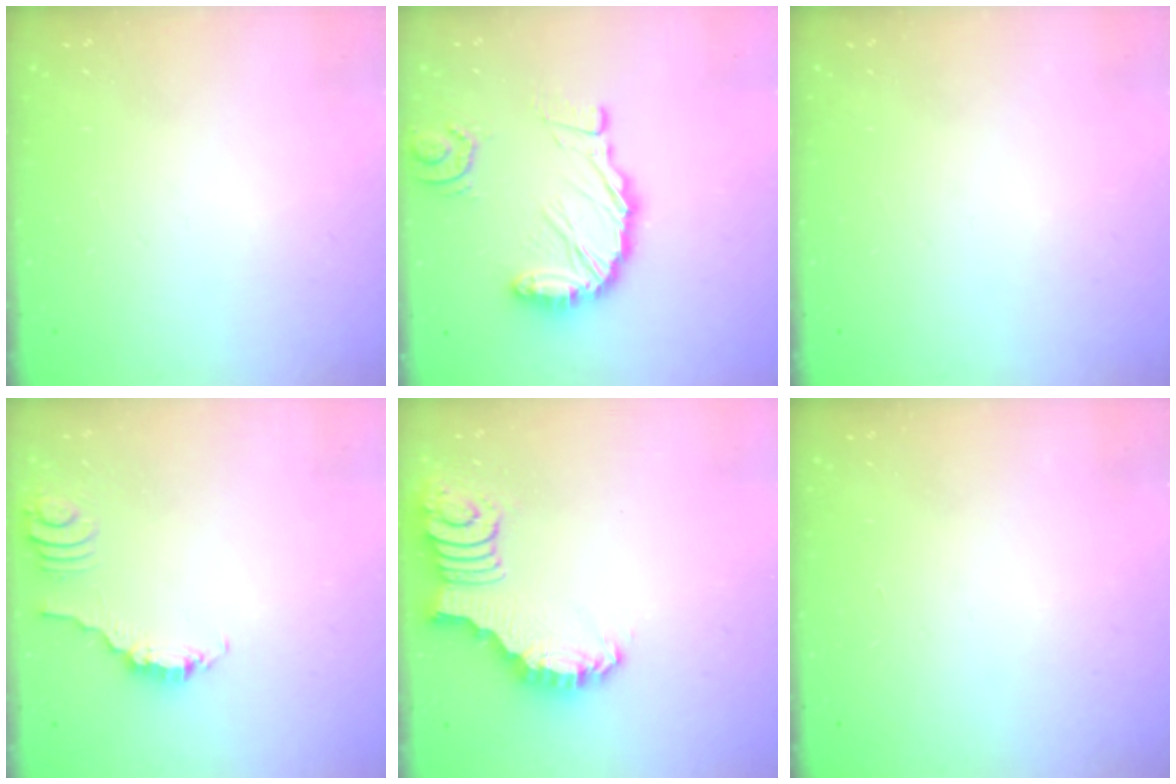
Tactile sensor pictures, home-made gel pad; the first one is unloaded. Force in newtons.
{"total": 14.3, "press": 14.2, "slide": 1.6}
{"total": 0.0}
{"total": 2.2, "press": 2.1, "slide": 0.3}
{"total": 2.6, "press": 2.5, "slide": 0.5}
{"total": 1.4, "press": 1.4, "slide": 0.1}